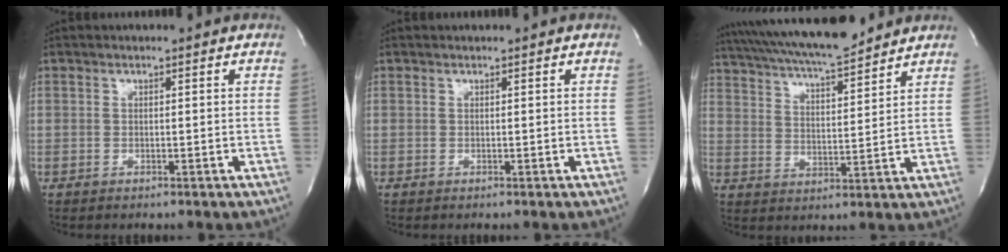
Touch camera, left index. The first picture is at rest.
{"total": 0.0}
{"total": 17.0, "force": [15.0, 2.0, 7.7], "torque": [-0.144, 0.024, 0.245]}